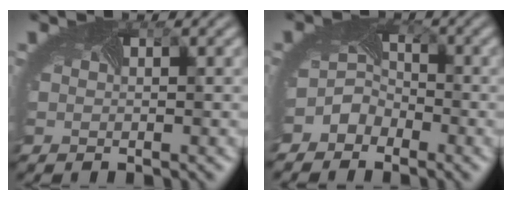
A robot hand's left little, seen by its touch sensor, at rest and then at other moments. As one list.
[{"total": 2.7, "force": [-2.0, 1.7, 0.3], "torque": [-0.005, -0.001, -0.045]}]